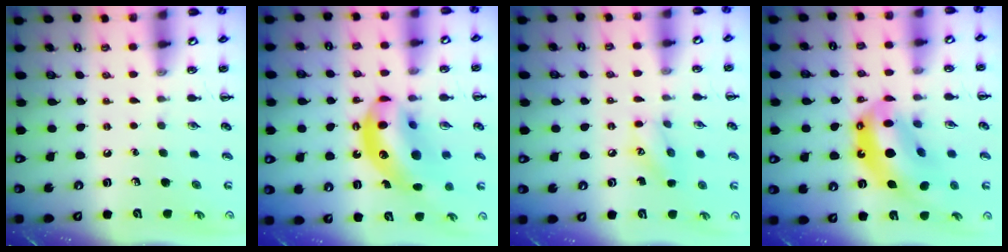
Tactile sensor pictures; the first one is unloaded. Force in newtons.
{"total": 15.4, "press": 14.9, "slide": 3.9}
{"total": 9.1, "press": 9.0, "slide": 1.5}
{"total": 16.0, "press": 15.4, "slide": 4.4}